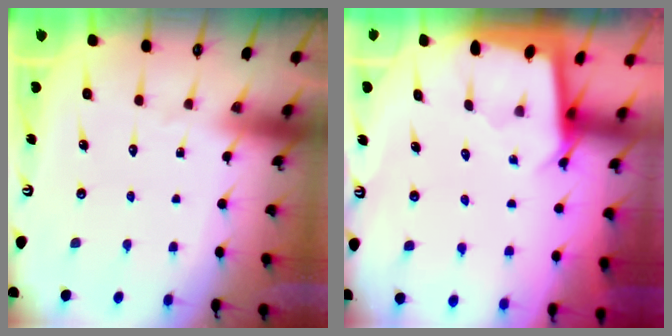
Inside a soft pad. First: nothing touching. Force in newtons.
{"total": 2.3, "press": 2.3, "slide": 0.1}